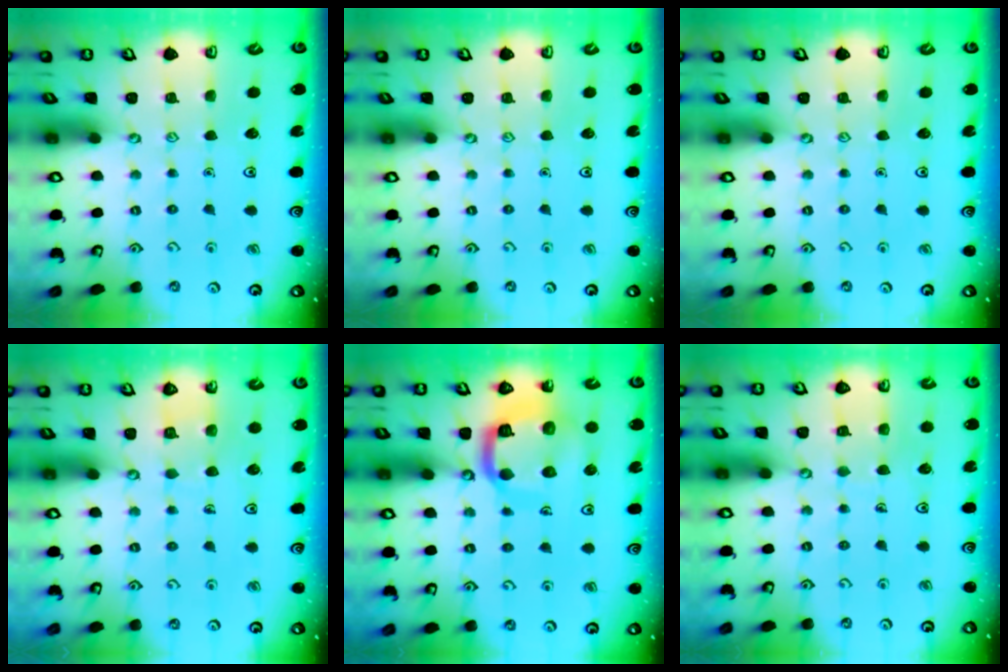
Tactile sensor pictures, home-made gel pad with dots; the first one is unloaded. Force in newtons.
{"total": 0.0}
{"total": 0.0}
{"total": 5.8, "press": 5.8, "slide": 0.5}
{"total": 13.5, "press": 13.5, "slide": 1.5}
{"total": 5.6, "press": 5.6, "slide": 0.5}